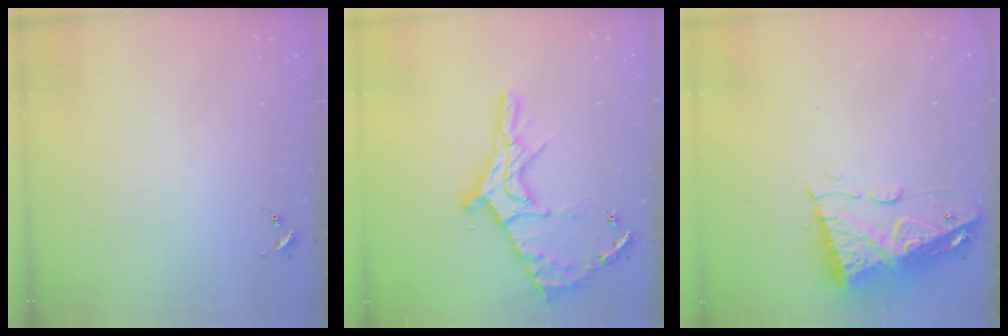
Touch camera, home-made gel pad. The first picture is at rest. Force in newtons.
{"total": 18.3, "press": 18.2, "slide": 1.5}
{"total": 11.5, "press": 11.5, "slide": 1.1}